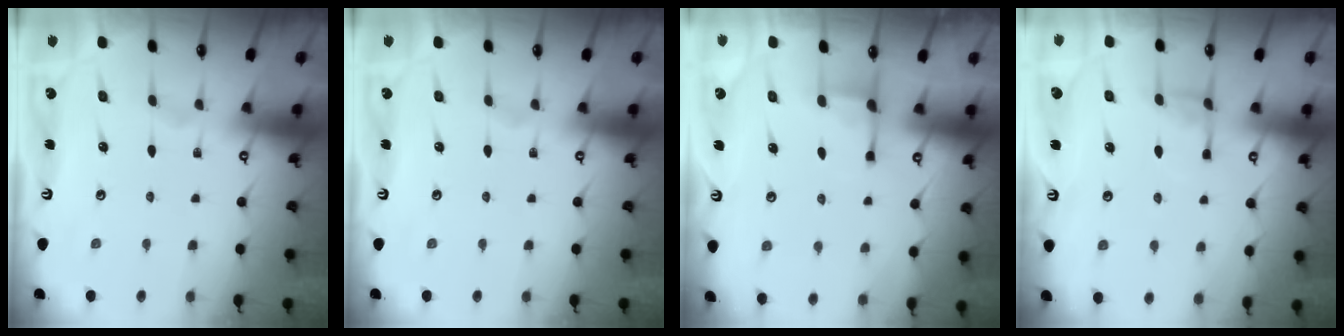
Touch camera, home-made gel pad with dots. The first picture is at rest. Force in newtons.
{"total": 0.0}
{"total": 2.7, "press": 2.6, "slide": 0.7}
{"total": 5.3, "press": 5.2, "slide": 0.8}